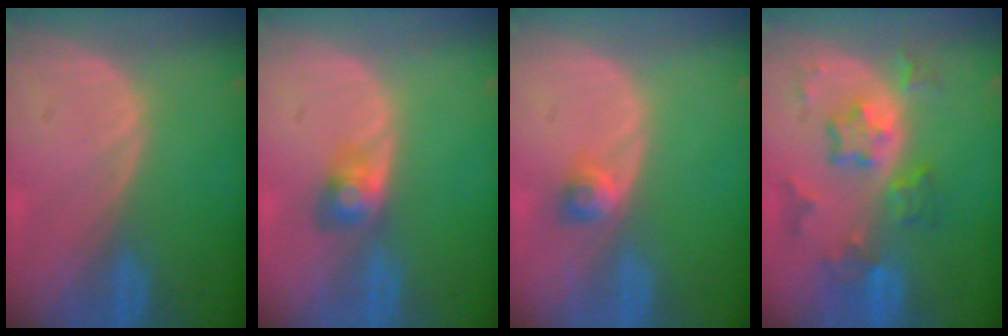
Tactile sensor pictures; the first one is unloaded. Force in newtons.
{"total": 2.9, "press": 2.9, "slide": 0.0}
{"total": 2.6, "press": 2.2, "slide": 1.4}
{"total": 8.0, "press": 7.0, "slide": 3.9}